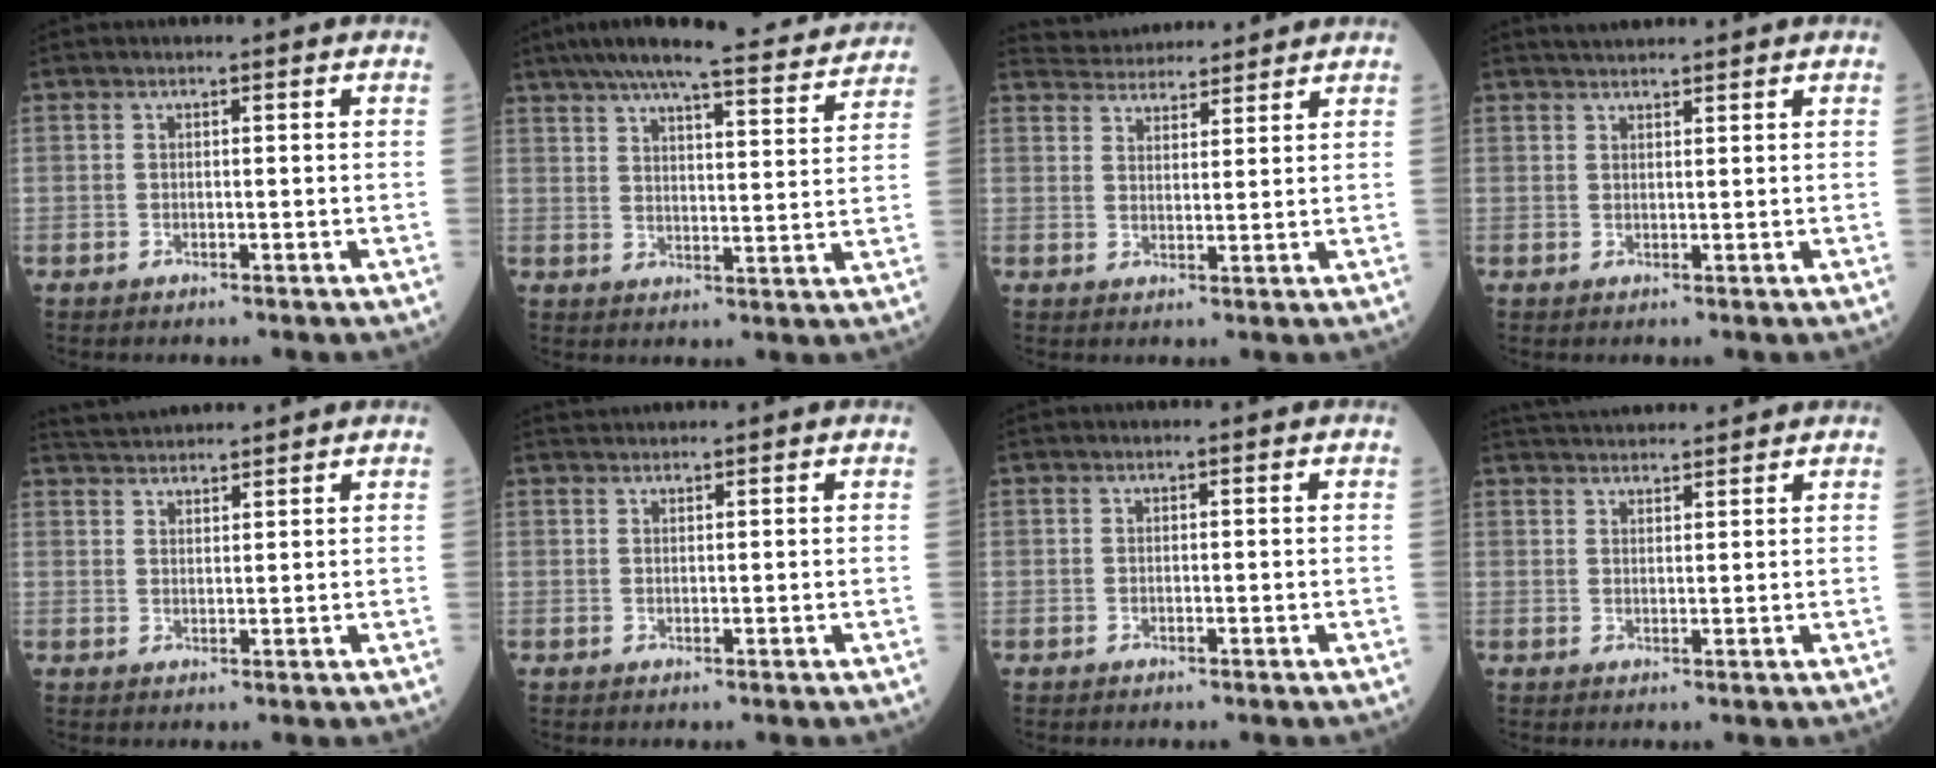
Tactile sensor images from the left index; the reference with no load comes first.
{"total": 19.1, "force": [17.1, 1.9, 8.2], "torque": [-0.127, 0.006, 0.225]}
{"total": 7.6, "force": [7.4, 1.5, 1.0], "torque": [-0.018, 0.028, 0.110]}
{"total": 2.8, "force": [2.6, 0.2, 0.9], "torque": [-0.014, 0.025, 0.046]}
{"total": 5.3, "force": [5.2, 0.0, 0.9], "torque": [-0.023, 0.035, 0.091]}
{"total": 1.3, "force": [1.3, -0.2, -0.1], "torque": [-0.002, 0.017, 0.031]}
{"total": 0.0}
{"total": 7.8, "force": [7.5, 0.8, 2.1], "torque": [-0.036, 0.035, 0.112]}